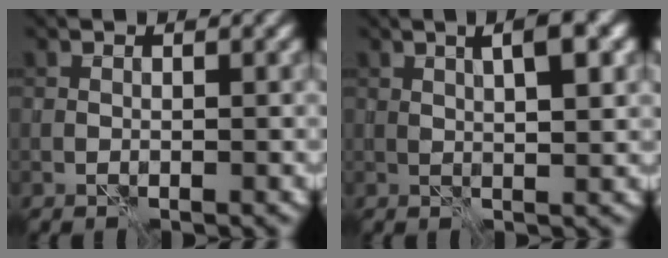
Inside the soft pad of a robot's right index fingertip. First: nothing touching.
{"total": 3.9, "force": [1.4, 0.8, 3.5], "torque": [-0.046, 0.005, 0.020]}